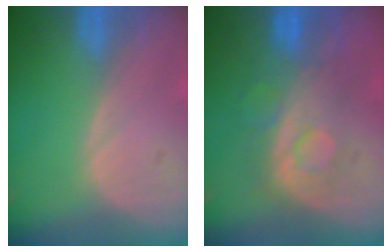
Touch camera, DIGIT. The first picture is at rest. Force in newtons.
{"total": 7.9, "press": 7.9, "slide": 0.1}